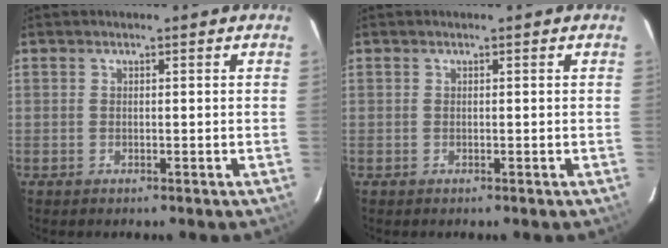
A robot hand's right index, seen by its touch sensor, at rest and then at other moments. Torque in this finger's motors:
{"motor_torque": [0.01, -0.01, 0.01, 0.00]}